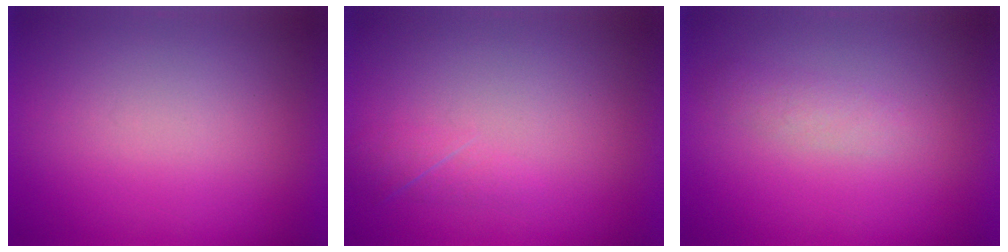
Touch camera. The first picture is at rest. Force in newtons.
{"total": 1.9}
{"total": 1.9}